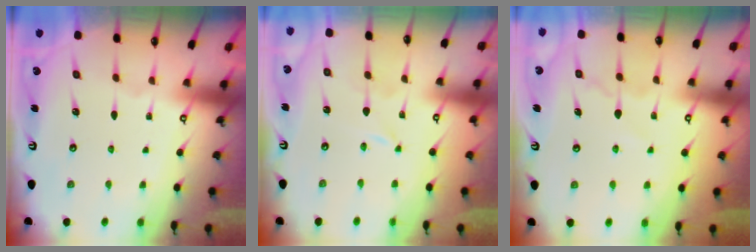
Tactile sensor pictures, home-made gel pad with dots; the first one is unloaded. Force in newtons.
{"total": 0.0}
{"total": 6.0, "press": 6.0, "slide": 0.5}